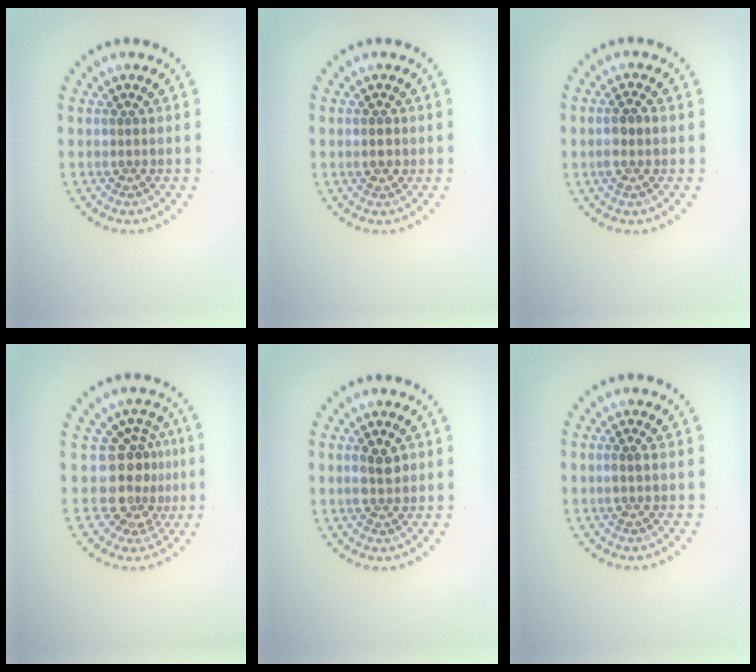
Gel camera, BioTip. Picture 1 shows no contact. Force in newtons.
{"total": 1.9, "press": 1.9, "slide": 0.2}
{"total": 2.0, "press": 1.9, "slide": 0.5}
{"total": 3.9, "press": 2.9, "slide": 2.6}
{"total": 1.9, "press": 1.9, "slide": 0.2}
{"total": 0.6, "press": 0.4, "slide": 0.5}